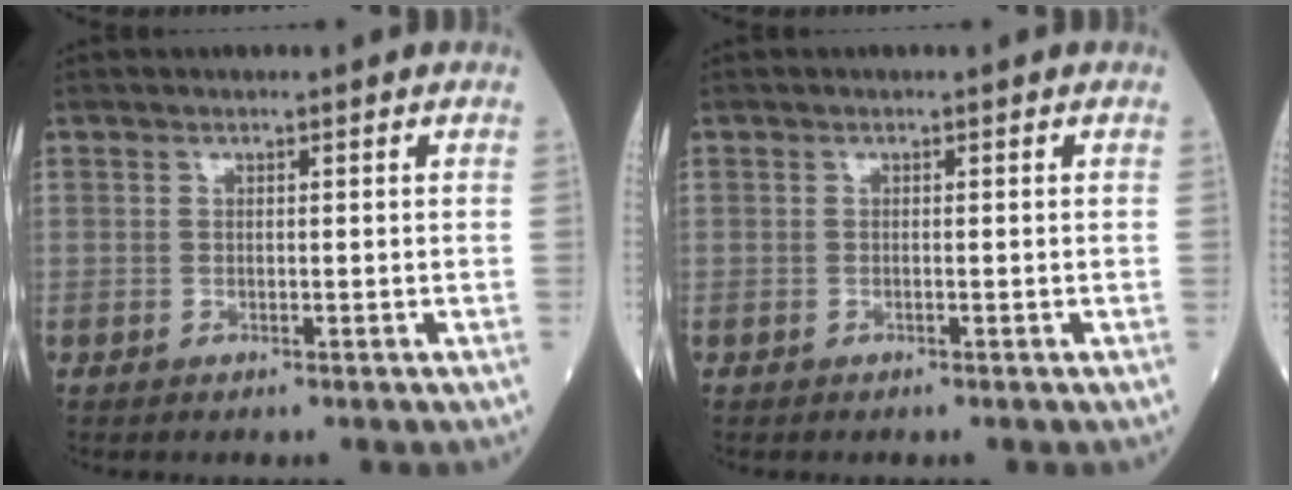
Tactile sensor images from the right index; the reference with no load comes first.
{"total": 0.0}